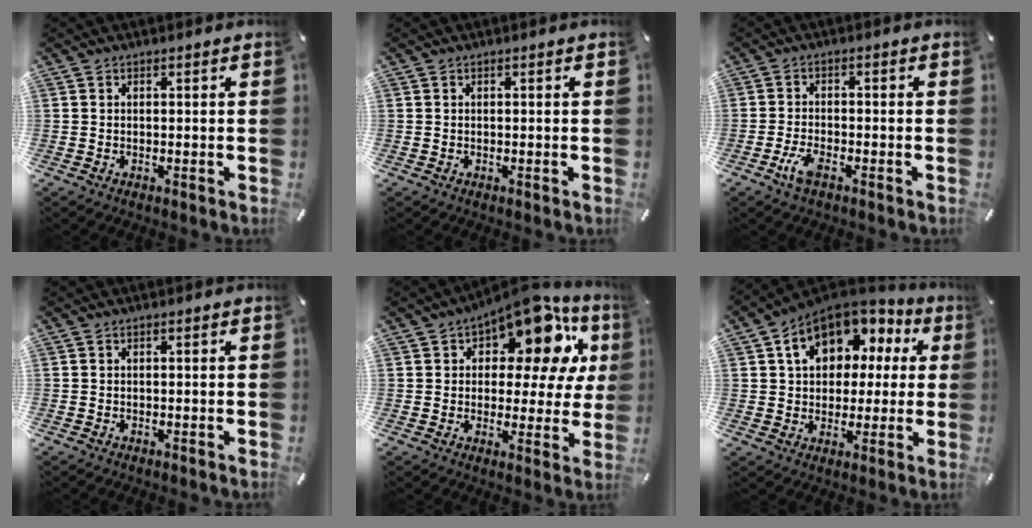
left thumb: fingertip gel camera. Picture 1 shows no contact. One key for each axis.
{"total": 0.0}
{"total": 4.3, "fx": -2.4, "fy": 1.5, "fz": 3.2, "tx": -0.078, "ty": 0.001, "tz": -0.049}
{"total": 0.0}
{"total": 16.5, "fx": 10.0, "fy": 7.9, "fz": 10.5, "tx": -0.155, "ty": -0.069, "tz": 0.170}
{"total": 12.6, "fx": 4.9, "fy": 9.6, "fz": 6.4, "tx": -0.116, "ty": -0.014, "tz": 0.093}